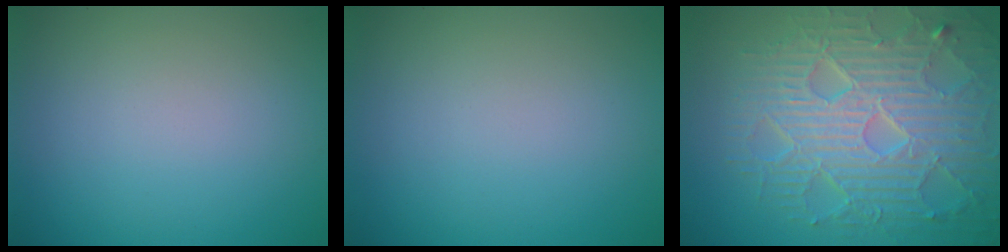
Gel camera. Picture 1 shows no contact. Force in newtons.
{"total": 0.0}
{"total": 8.9, "press": 6.1, "slide": 6.5}